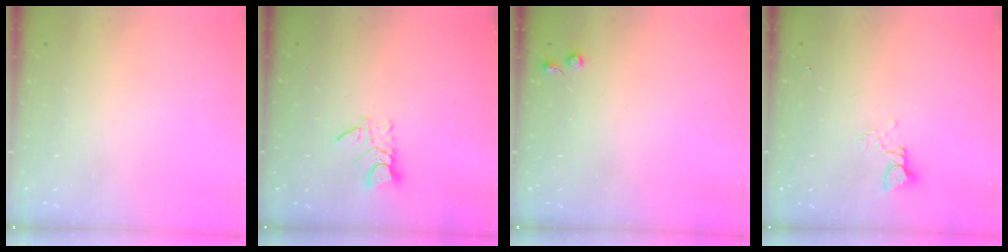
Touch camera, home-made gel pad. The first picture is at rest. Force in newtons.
{"total": 7.5, "press": 7.4, "slide": 0.5}
{"total": 3.8, "press": 3.7, "slide": 0.6}
{"total": 2.4, "press": 2.4, "slide": 0.2}